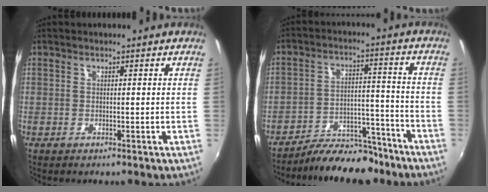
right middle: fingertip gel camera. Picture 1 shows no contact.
{"total": 12.3, "force": [-10.8, 4.1, 4.3], "torque": [-0.081, 0.018, -0.155]}